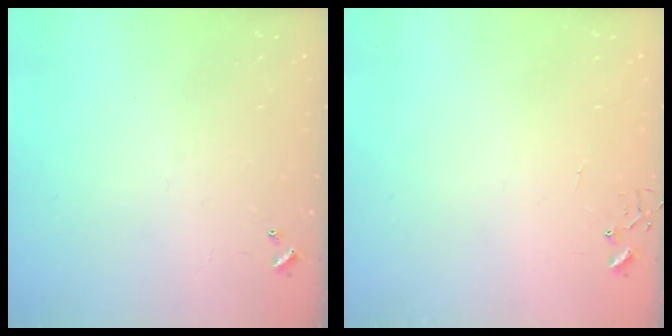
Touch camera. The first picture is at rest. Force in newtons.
{"total": 5.0, "press": 5.0, "slide": 0.4}